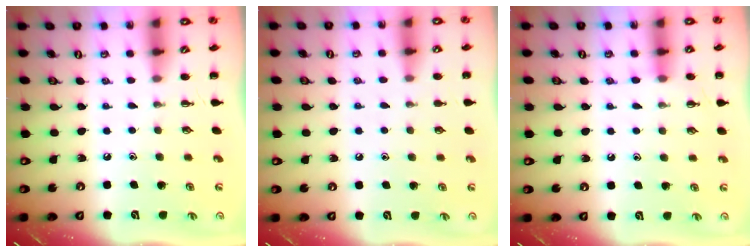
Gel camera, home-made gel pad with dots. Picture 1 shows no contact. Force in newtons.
{"total": 5.6, "press": 5.3, "slide": 1.9}
{"total": 8.9, "press": 8.7, "slide": 2.2}